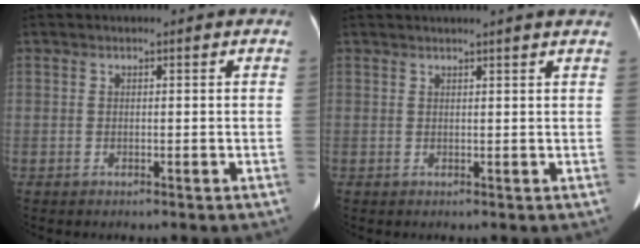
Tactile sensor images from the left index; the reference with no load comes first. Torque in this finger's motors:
{"motor_torque": [0.51, -0.95, 0.02, 0.05]}